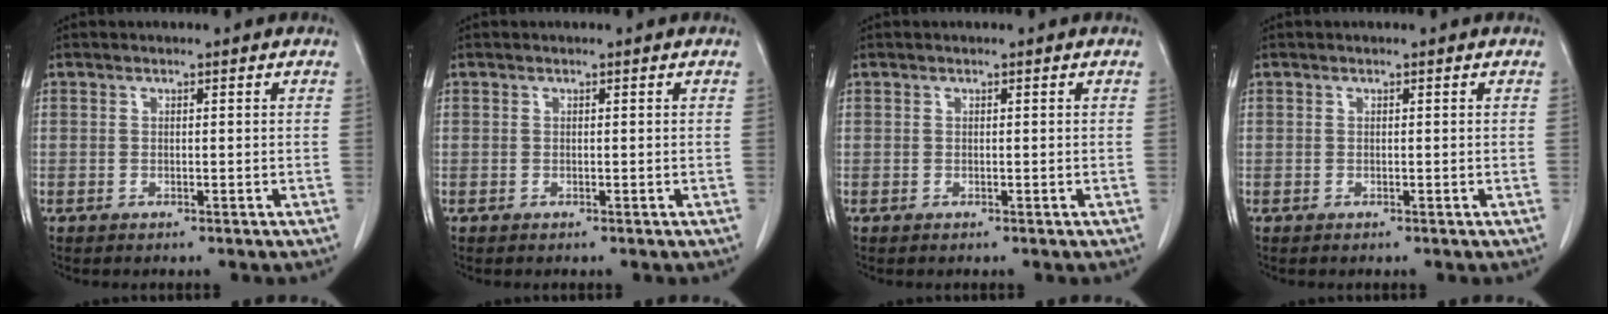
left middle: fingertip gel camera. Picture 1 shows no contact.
{"total": 0.0}
{"total": 0.0}
{"total": 0.0}